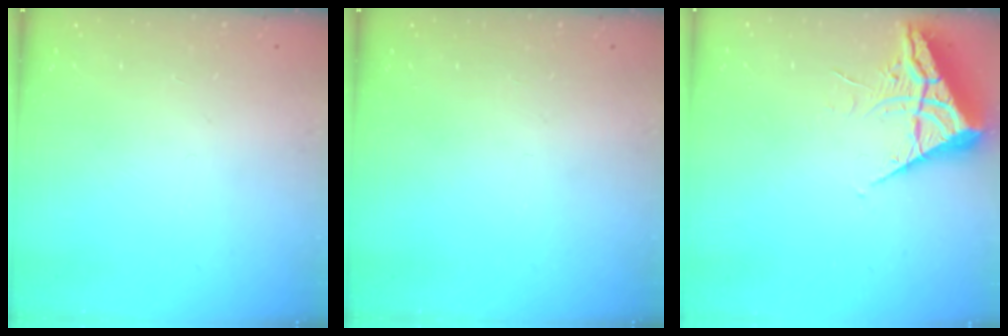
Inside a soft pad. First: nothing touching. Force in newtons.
{"total": 0.0}
{"total": 6.5, "press": 6.4, "slide": 0.7}